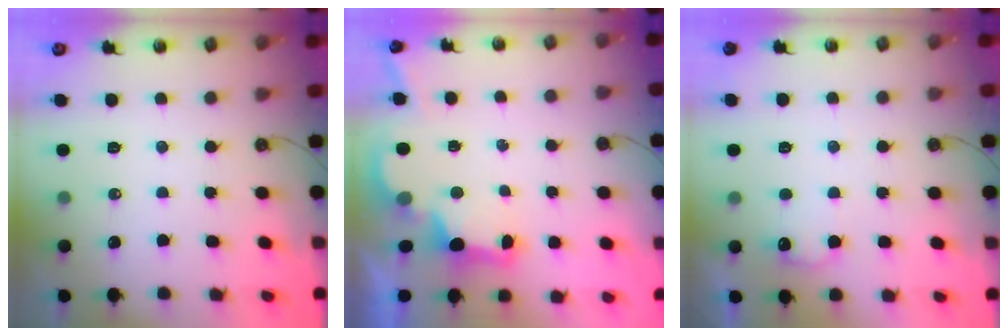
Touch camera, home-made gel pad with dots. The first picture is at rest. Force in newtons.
{"total": 2.9, "press": 2.8, "slide": 0.9}
{"total": 7.8, "press": 7.8, "slide": 0.6}